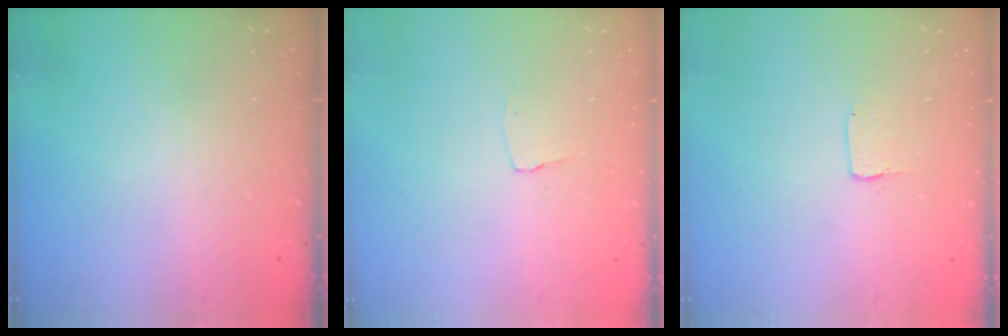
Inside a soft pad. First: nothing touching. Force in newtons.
{"total": 2.9, "press": 2.9, "slide": 0.3}
{"total": 2.0, "press": 2.0, "slide": 0.1}